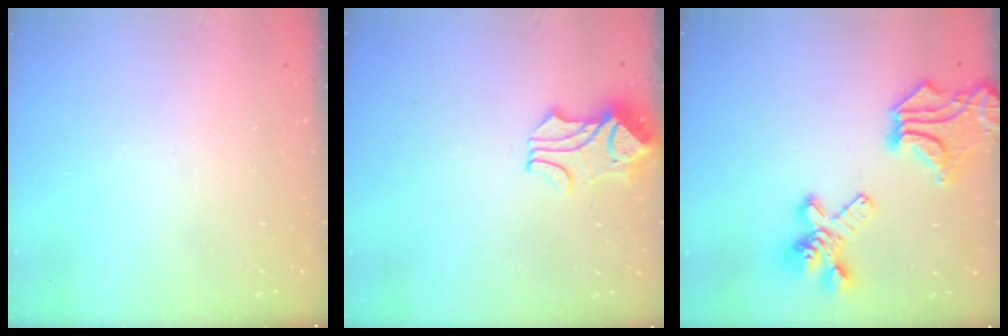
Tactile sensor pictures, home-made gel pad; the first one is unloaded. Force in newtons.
{"total": 1.6, "press": 1.3, "slide": 1.0}
{"total": 13.2, "press": 12.7, "slide": 3.4}